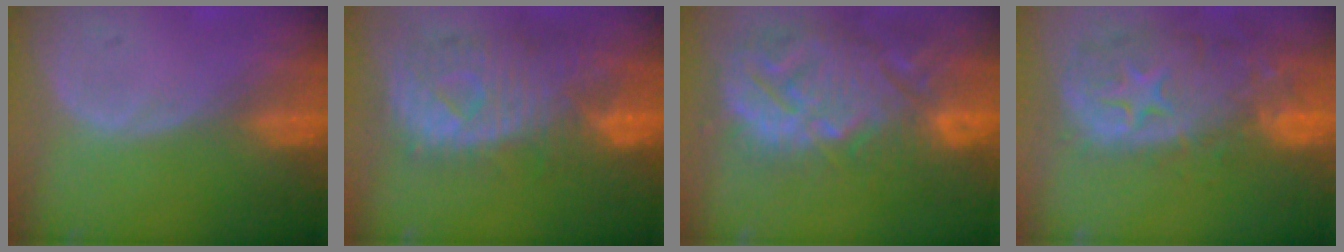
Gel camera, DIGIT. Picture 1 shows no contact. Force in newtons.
{"total": 10.8, "press": 9.7, "slide": 4.8}
{"total": 14.6, "press": 12.4, "slide": 7.6}
{"total": 13.9, "press": 11.2, "slide": 8.3}